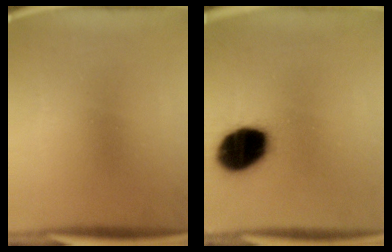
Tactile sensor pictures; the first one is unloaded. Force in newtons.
{"total": 18.2}